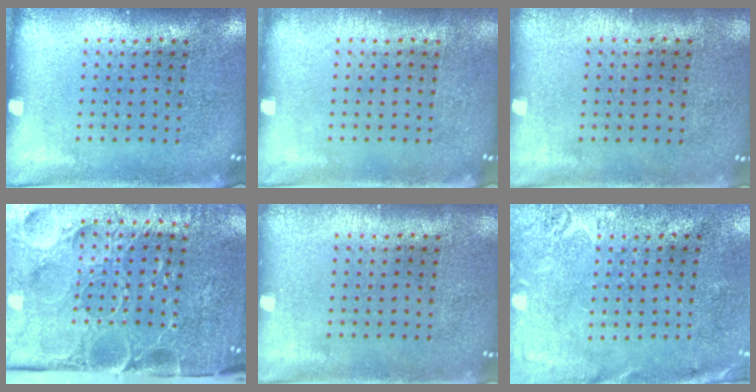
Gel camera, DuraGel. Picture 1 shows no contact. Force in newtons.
{"total": 0.0}
{"total": 0.0}
{"total": 5.2, "press": 4.2, "slide": 3.0}
{"total": 0.0}
{"total": 2.8, "press": 2.2, "slide": 1.7}